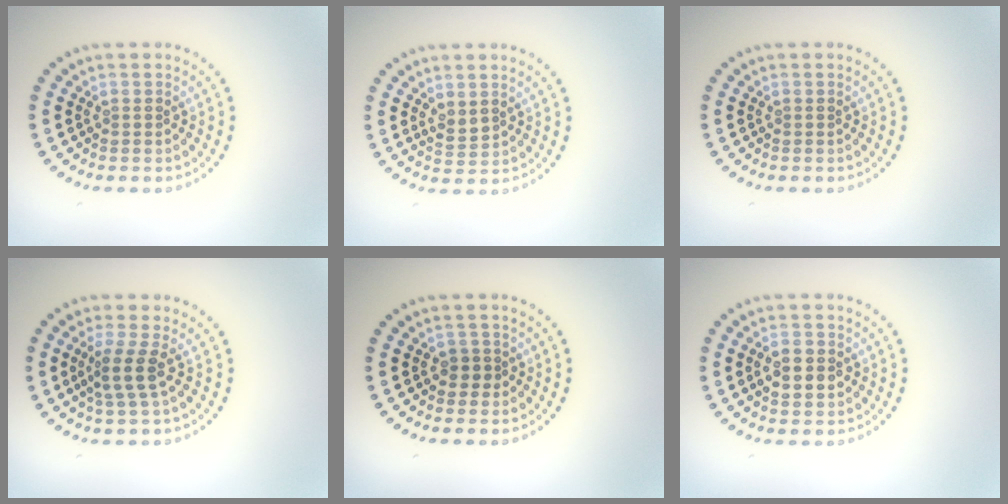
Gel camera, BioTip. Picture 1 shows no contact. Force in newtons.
{"total": 1.4, "press": 1.3, "slide": 0.6}
{"total": 0.0}
{"total": 2.5, "press": 1.9, "slide": 1.7}
{"total": 1.3, "press": 1.1, "slide": 0.6}
{"total": 2.9, "press": 2.9, "slide": 0.1}